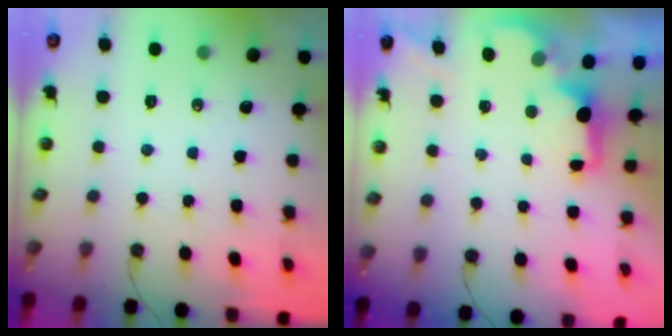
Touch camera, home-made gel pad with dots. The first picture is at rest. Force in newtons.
{"total": 2.0, "press": 1.9, "slide": 0.8}